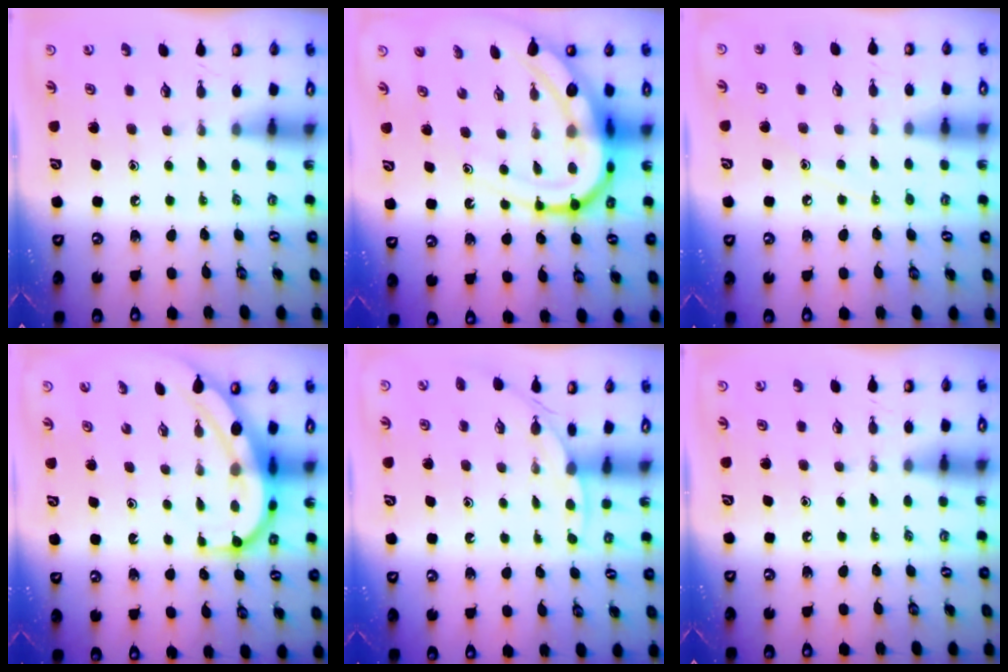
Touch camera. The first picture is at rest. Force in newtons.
{"total": 15.0, "press": 15.0, "slide": 1.5}
{"total": 7.2, "press": 7.2, "slide": 0.7}
{"total": 7.0, "press": 6.9, "slide": 0.8}
{"total": 2.9, "press": 2.9, "slide": 0.4}
{"total": 0.0}